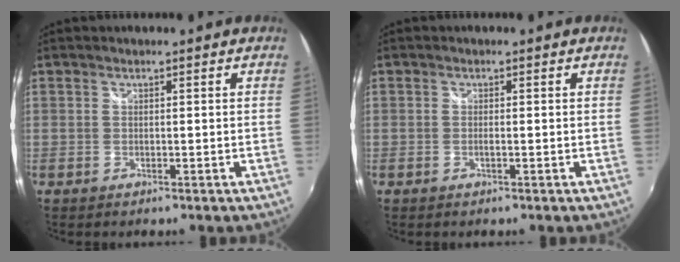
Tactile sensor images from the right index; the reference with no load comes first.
{"total": 1.1, "force": [-0.3, 0.1, 1.0], "torque": [-0.019, -0.002, -0.007]}